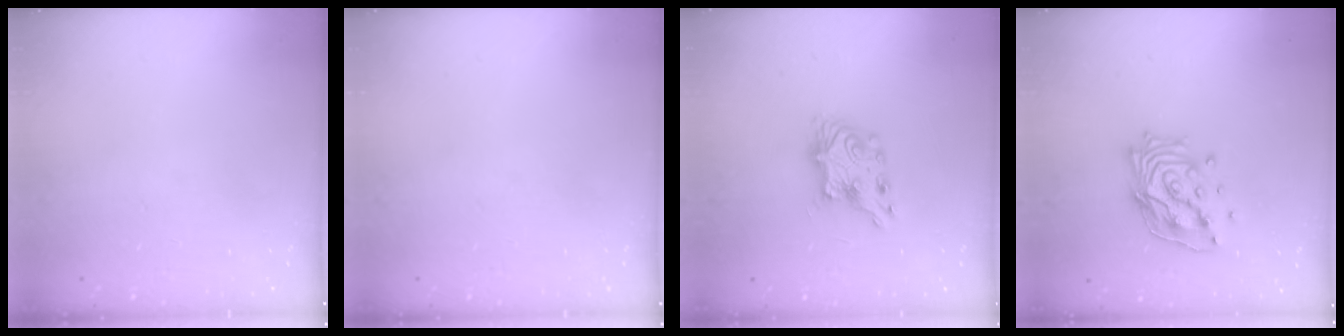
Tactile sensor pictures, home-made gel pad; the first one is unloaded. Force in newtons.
{"total": 0.0}
{"total": 7.5, "press": 7.5, "slide": 0.4}
{"total": 15.0, "press": 14.9, "slide": 2.0}